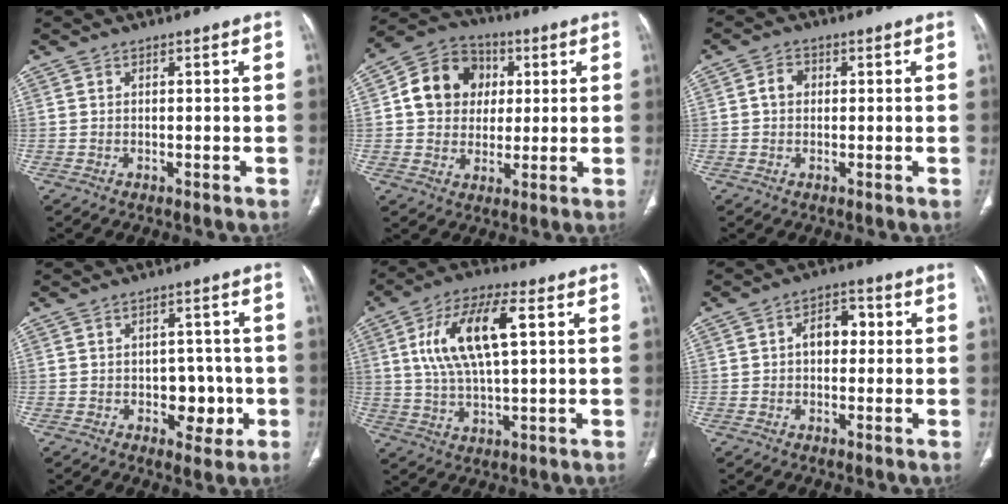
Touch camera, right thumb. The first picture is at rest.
{"total": 12.8, "force": [2.3, 11.0, 6.1], "torque": [-0.076, 0.010, 0.032]}
{"total": 2.8, "force": [0.3, 2.3, 1.6], "torque": [-0.022, 0.009, 0.002]}
{"total": 6.5, "force": [-1.6, 4.5, 4.4], "torque": [-0.021, 0.011, -0.016]}
{"total": 14.9, "force": [3.8, 5.7, 13.2], "torque": [-0.257, 0.011, 0.071]}
{"total": 5.9, "force": [0.5, 4.0, 4.3], "torque": [-0.045, 0.019, 0.001]}